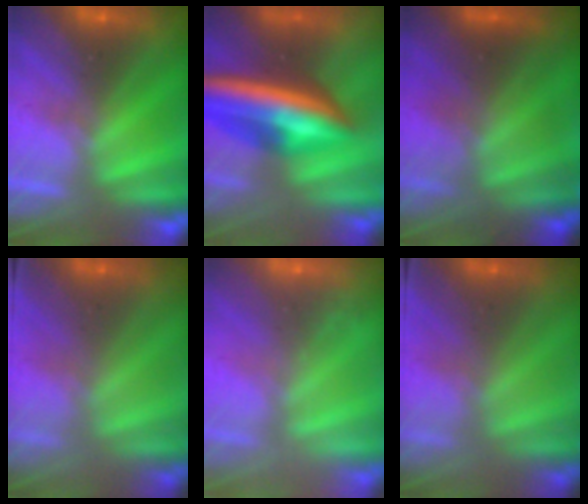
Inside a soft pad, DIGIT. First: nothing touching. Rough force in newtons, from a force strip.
{"total": 9.8}
{"total": 4.7}
{"total": 1.2}
{"total": 2.6}
{"total": 1.2}